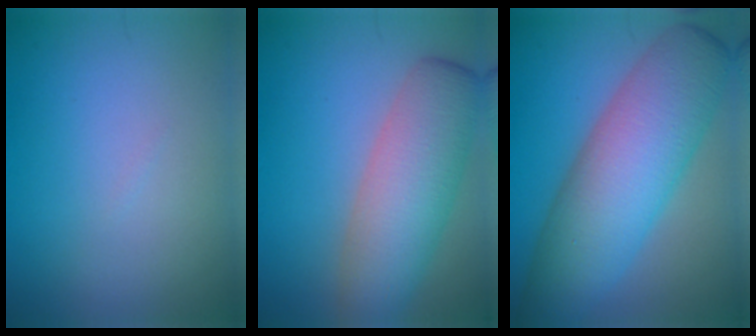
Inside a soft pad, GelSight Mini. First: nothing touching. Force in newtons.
{"total": 7.2, "press": 7.2, "slide": 0.4}
{"total": 10.8, "press": 10.8, "slide": 0.2}